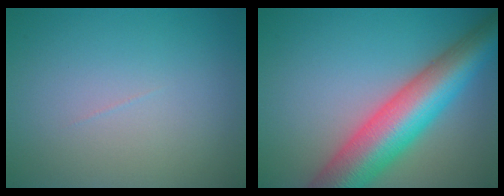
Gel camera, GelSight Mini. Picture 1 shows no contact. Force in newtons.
{"total": 10.5, "press": 10.5, "slide": 0.5}